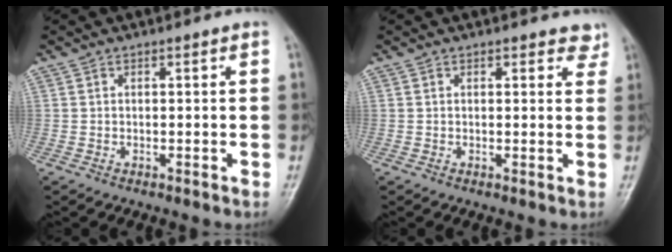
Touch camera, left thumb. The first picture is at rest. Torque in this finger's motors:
{"motor_torque": [-0.08, -0.01, -0.36, -0.18, 0.04]}